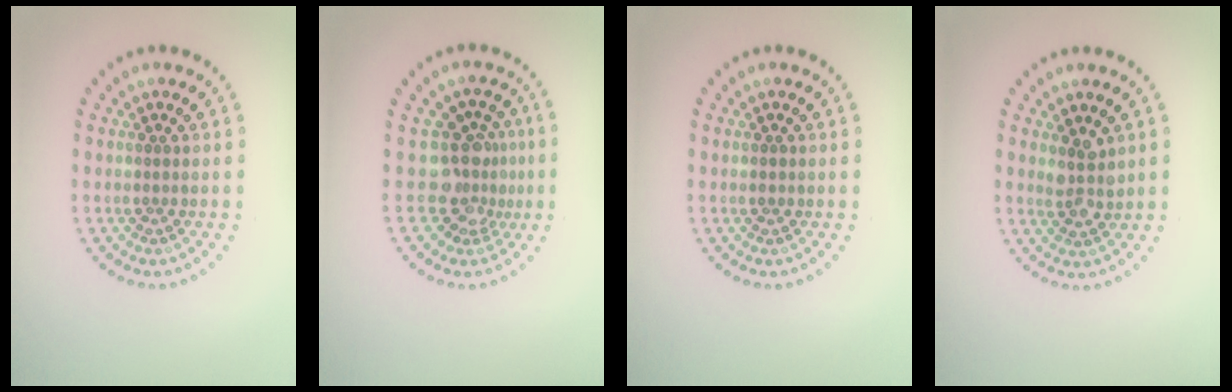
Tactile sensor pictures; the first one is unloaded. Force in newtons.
{"total": 3.8, "press": 2.7, "slide": 2.6}
{"total": 0.7, "press": 0.7, "slide": 0.0}
{"total": 2.5, "press": 2.2, "slide": 1.1}